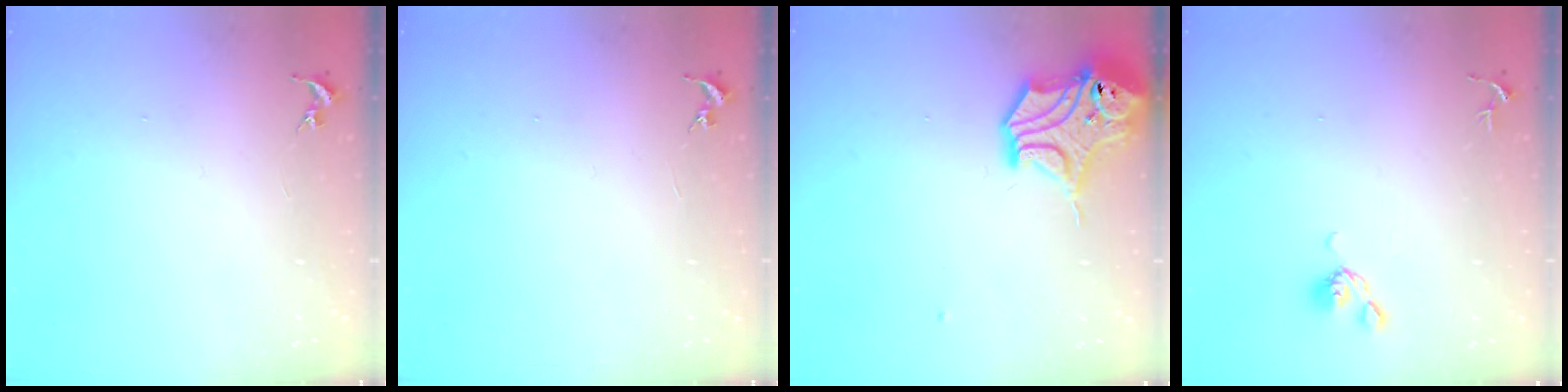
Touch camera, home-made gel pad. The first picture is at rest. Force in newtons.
{"total": 0.0}
{"total": 14.8, "press": 14.7, "slide": 2.2}
{"total": 4.4, "press": 4.3, "slide": 0.9}